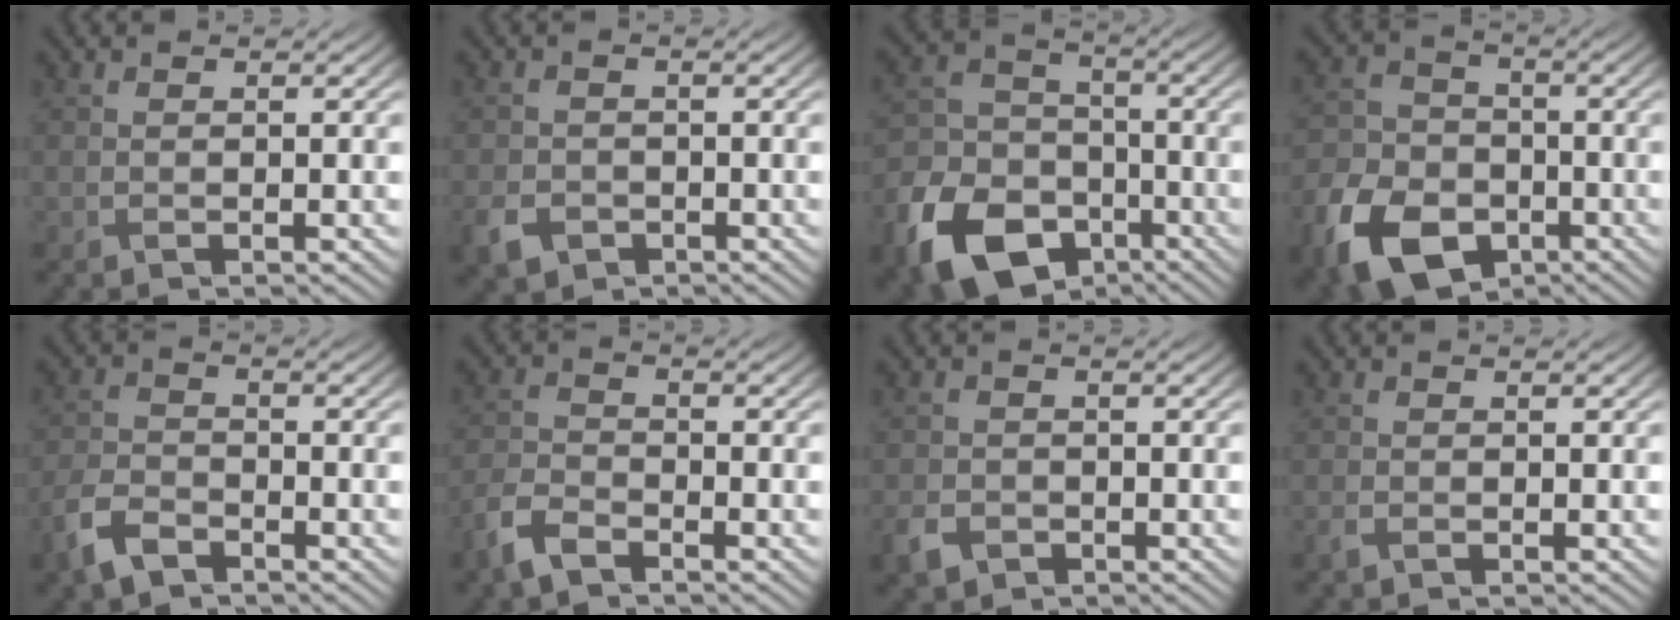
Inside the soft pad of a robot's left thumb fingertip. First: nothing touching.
{"total": 3.7, "force": [-2.0, 2.6, 1.6], "torque": [-0.045, -0.013, -0.044]}
{"total": 14.9, "force": [-8.1, 10.0, 7.4], "torque": [-0.190, -0.042, -0.156]}
{"total": 12.5, "force": [-6.7, 8.2, 6.6], "torque": [-0.164, -0.040, -0.129]}
{"total": 5.2, "force": [-3.5, 2.6, 2.7], "torque": [-0.066, -0.011, -0.083]}
{"total": 4.7, "force": [-3.5, 2.0, 2.4], "torque": [-0.058, -0.010, -0.084]}
{"total": 3.2, "force": [-1.9, 2.2, 1.3], "torque": [-0.038, -0.011, -0.044]}
{"total": 1.3, "force": [-0.8, 0.7, 0.7], "torque": [-0.019, -0.004, -0.016]}